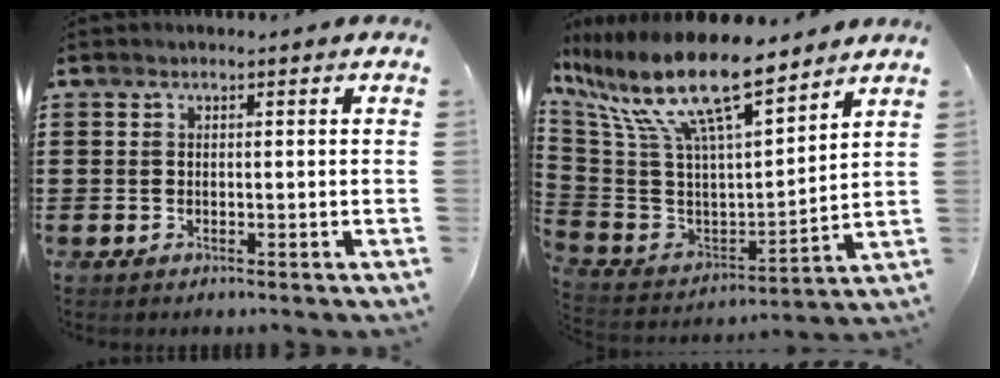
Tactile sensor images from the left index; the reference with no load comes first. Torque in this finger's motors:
{"motor_torque": [2.14, 0.00, 1.06, 0.21]}